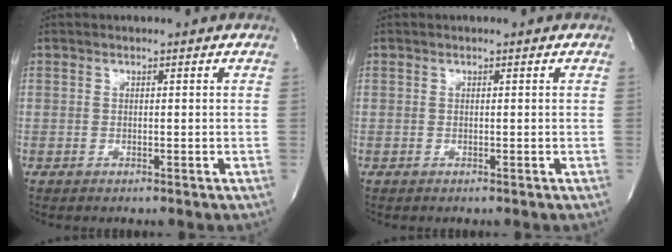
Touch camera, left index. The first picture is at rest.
{"total": 0.0}